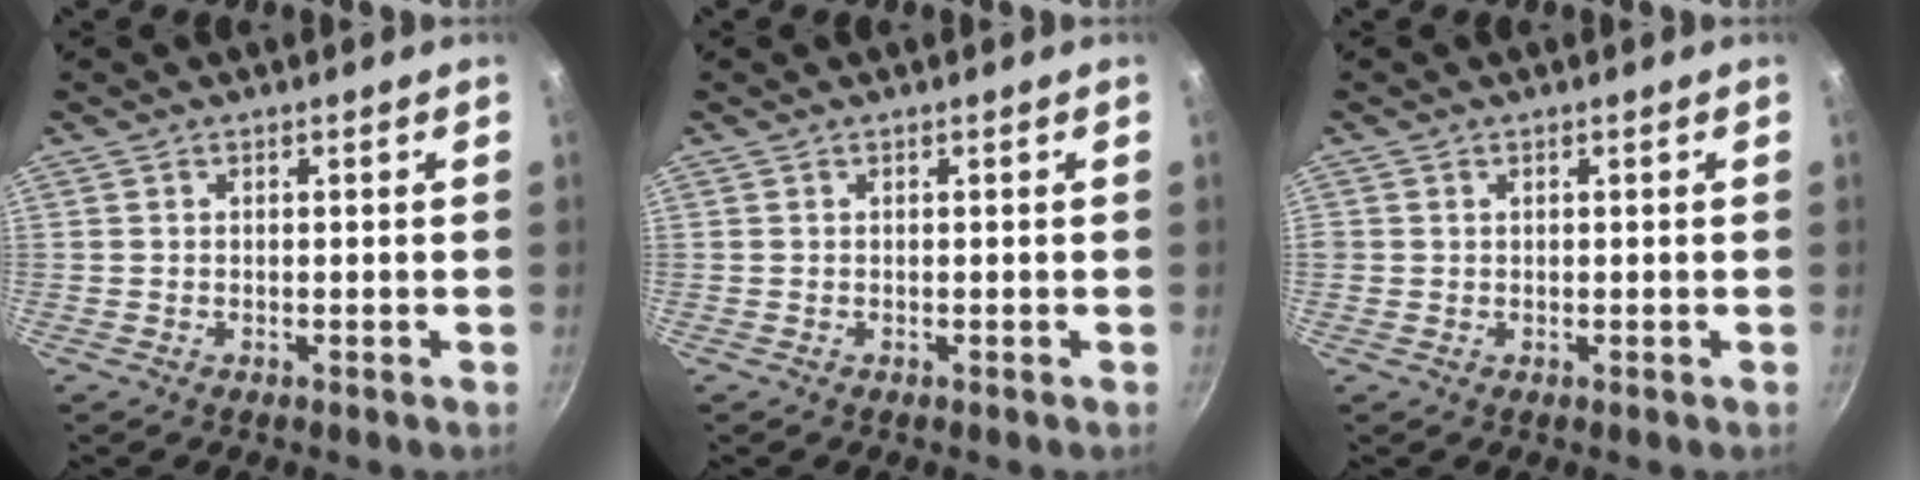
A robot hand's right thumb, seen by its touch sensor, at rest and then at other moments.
{"total": 0.0}
{"total": 0.8, "force": [0.2, 0.7, 0.1], "torque": [0.003, 0.003, 0.002]}